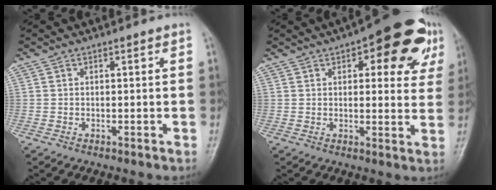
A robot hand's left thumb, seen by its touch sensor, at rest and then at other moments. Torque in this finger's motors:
{"motor_torque": [0.54, 0.50, 0.56, -0.03, 0.11]}